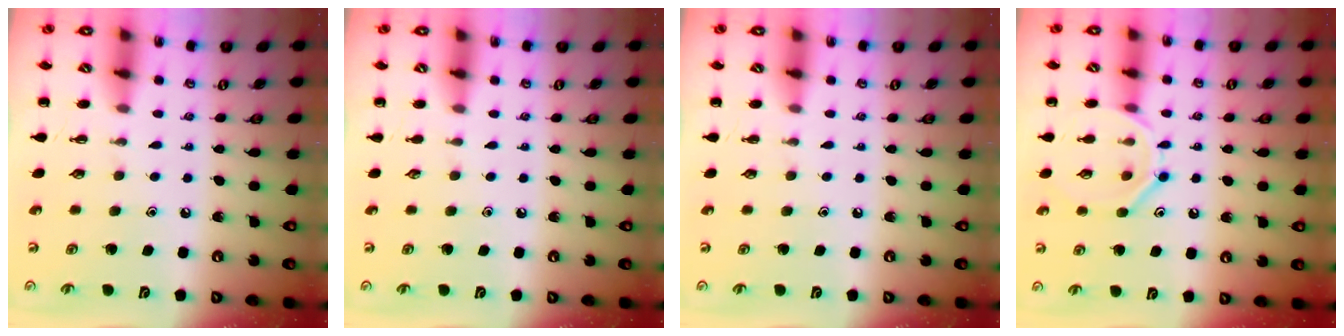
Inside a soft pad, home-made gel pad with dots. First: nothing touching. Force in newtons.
{"total": 0.0}
{"total": 0.0}
{"total": 11.9, "press": 11.9, "slide": 0.6}